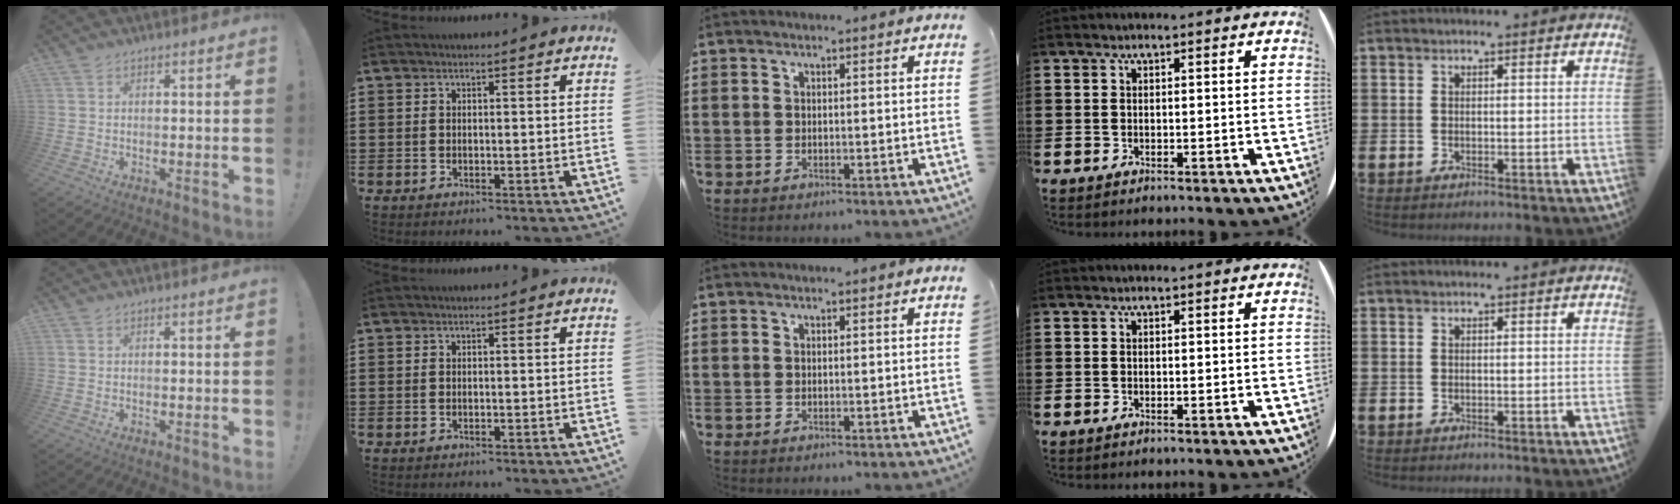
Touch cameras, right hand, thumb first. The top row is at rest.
{}